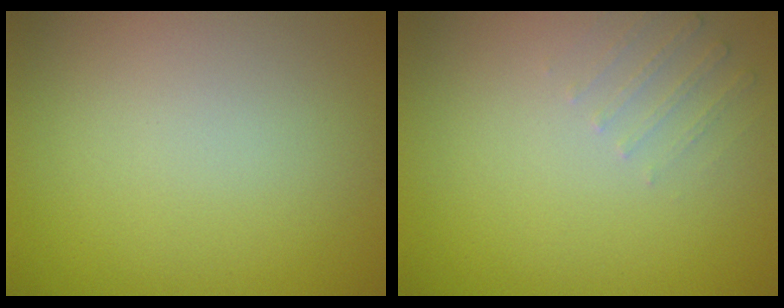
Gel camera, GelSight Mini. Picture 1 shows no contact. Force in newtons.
{"total": 1.3, "press": 1.3, "slide": 0.4}